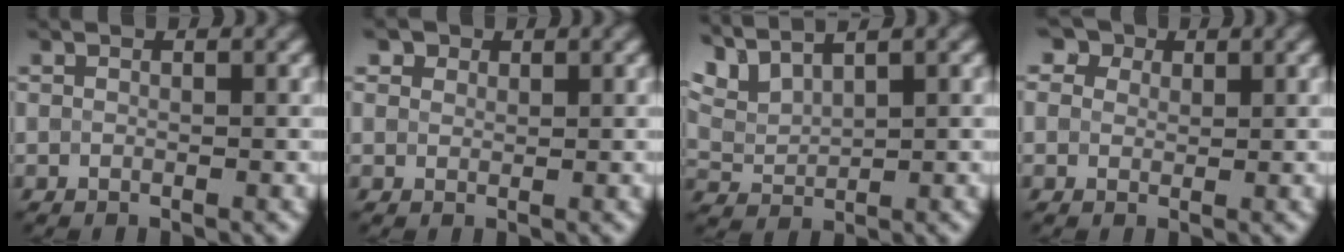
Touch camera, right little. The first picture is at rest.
{"total": 2.4, "force": [1.7, 1.5, 0.8], "torque": [-0.020, 0.001, 0.027]}
{"total": 4.5, "force": [3.9, 1.0, 2.0], "torque": [-0.058, 0.010, 0.078]}
{"total": 5.0, "force": [3.2, 3.2, 2.2], "torque": [-0.052, 0.017, 0.040]}